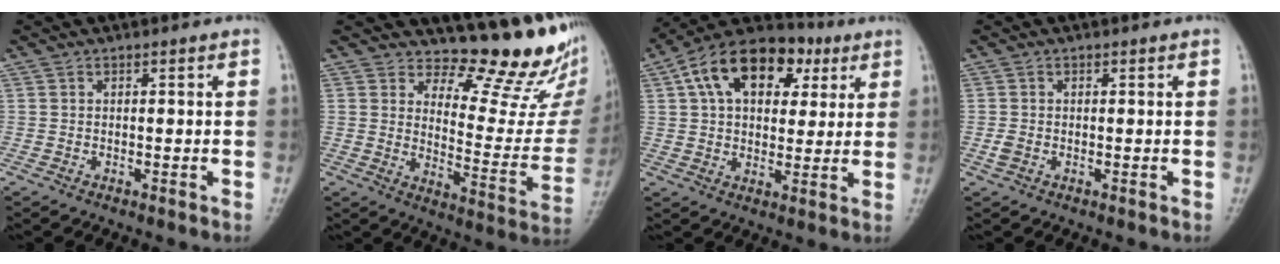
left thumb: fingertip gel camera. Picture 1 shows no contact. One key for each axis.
{"total": 14.1, "fx": 12.2, "fy": 4.1, "fz": 5.8, "tx": -0.034, "ty": -0.132, "tz": 0.159}
{"total": 18.0, "fx": 6.7, "fy": 11.3, "fz": 12.3, "tx": -0.173, "ty": 0.014, "tz": 0.100}
{"total": 1.5, "fx": -0.5, "fy": 1.0, "fz": 0.9, "tx": -0.025, "ty": 0.001, "tz": -0.011}